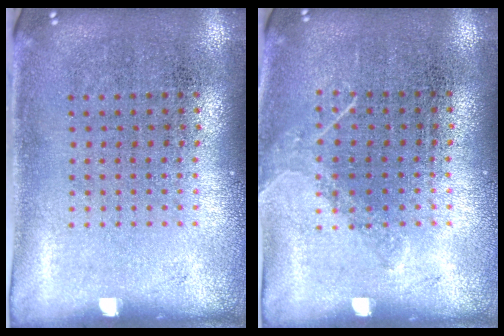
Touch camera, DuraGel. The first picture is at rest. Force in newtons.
{"total": 0.9, "press": 0.9, "slide": 0.4}